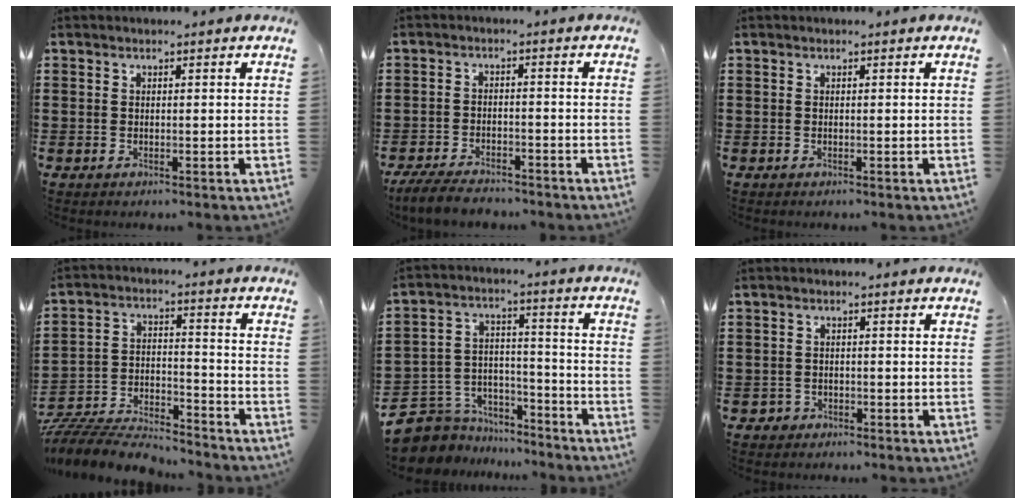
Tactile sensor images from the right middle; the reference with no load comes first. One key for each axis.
{"total": 4.6, "fx": -4.3, "fy": 1.1, "fz": 1.2, "tx": -0.034, "ty": 0.001, "tz": -0.089}
{"total": 0.0}
{"total": 8.1, "fx": -7.9, "fy": 1.1, "fz": 1.3, "tx": -0.027, "ty": 0.012, "tz": -0.157}
{"total": 7.2, "fx": -6.1, "fy": 3.8, "fz": 0.1, "tx": -0.032, "ty": 0.004, "tz": -0.122}
{"total": 1.5, "fx": -1.1, "fy": 1.0, "fz": 0.1, "tx": -0.006, "ty": 0.002, "tz": -0.027}